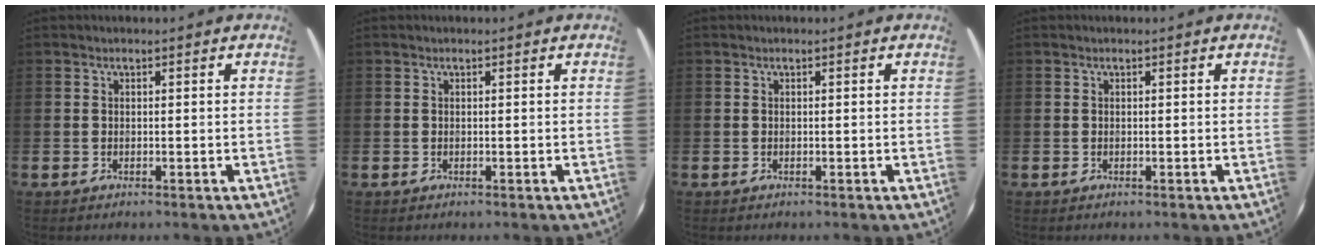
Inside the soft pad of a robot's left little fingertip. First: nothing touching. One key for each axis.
{"total": 0.0}
{"total": 0.0}
{"total": 0.0}